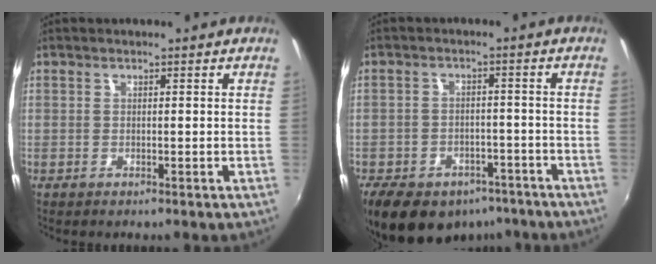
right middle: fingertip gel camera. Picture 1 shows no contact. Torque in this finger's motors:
{"motor_torque": [1.08, -1.06, 0.18, 0.07]}